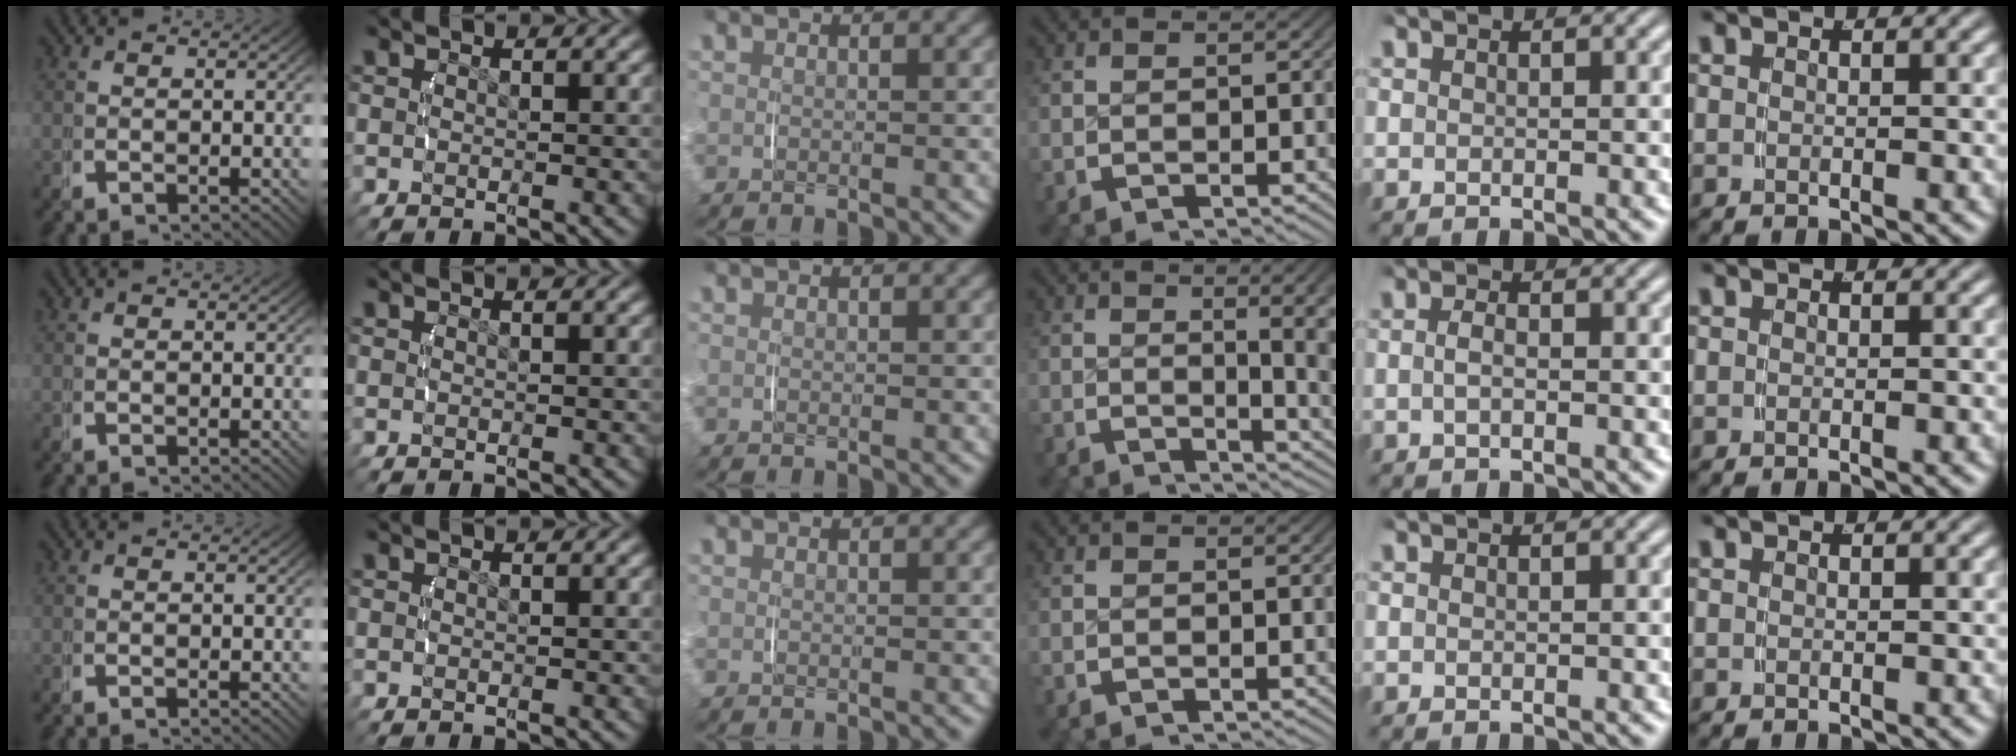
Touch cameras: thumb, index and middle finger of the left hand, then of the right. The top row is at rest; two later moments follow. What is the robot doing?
{"motion": "lift_and_place", "object": "jewelry box"}